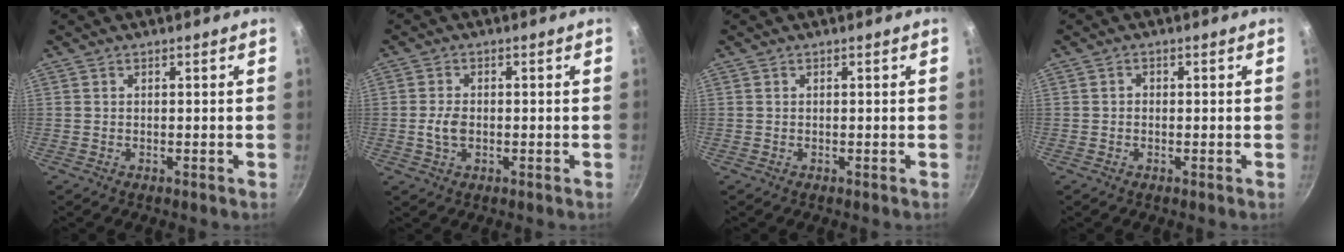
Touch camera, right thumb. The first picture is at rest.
{"total": 3.6, "force": [-0.5, 2.3, 2.7], "torque": [-0.050, 0.007, -0.011]}
{"total": 0.0}
{"total": 0.9, "force": [-0.2, 0.8, 0.4], "torque": [-0.005, 0.004, -0.003]}